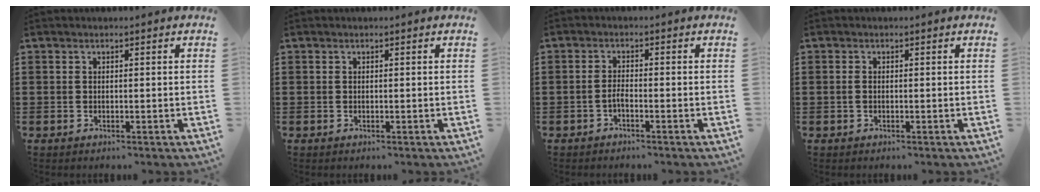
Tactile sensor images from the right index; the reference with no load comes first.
{"total": 0.0}
{"total": 1.3, "force": [-0.9, -0.4, 0.9], "torque": [-0.014, -0.002, -0.015]}
{"total": 0.6, "force": [-0.1, -0.1, 0.6], "torque": [-0.015, -0.002, -0.003]}